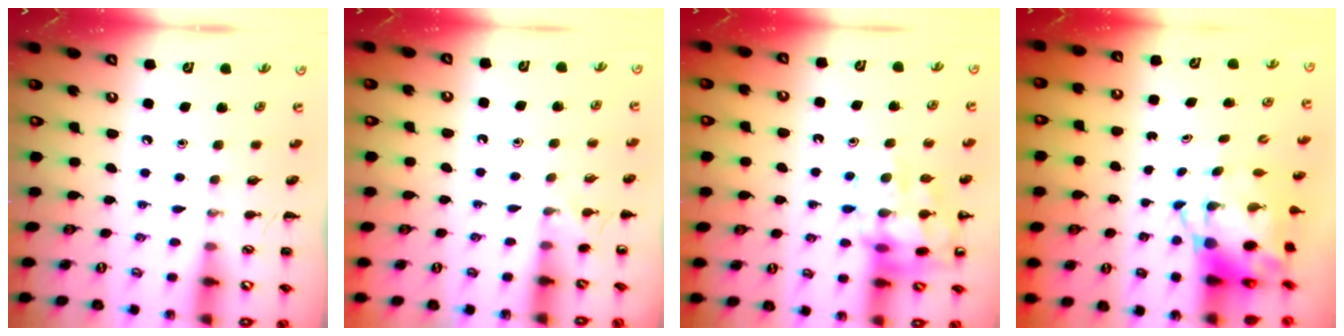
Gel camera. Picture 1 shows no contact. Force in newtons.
{"total": 4.9, "press": 4.6, "slide": 1.6}
{"total": 13.6, "press": 13.5, "slide": 1.8}
{"total": 6.5, "press": 6.3, "slide": 1.5}